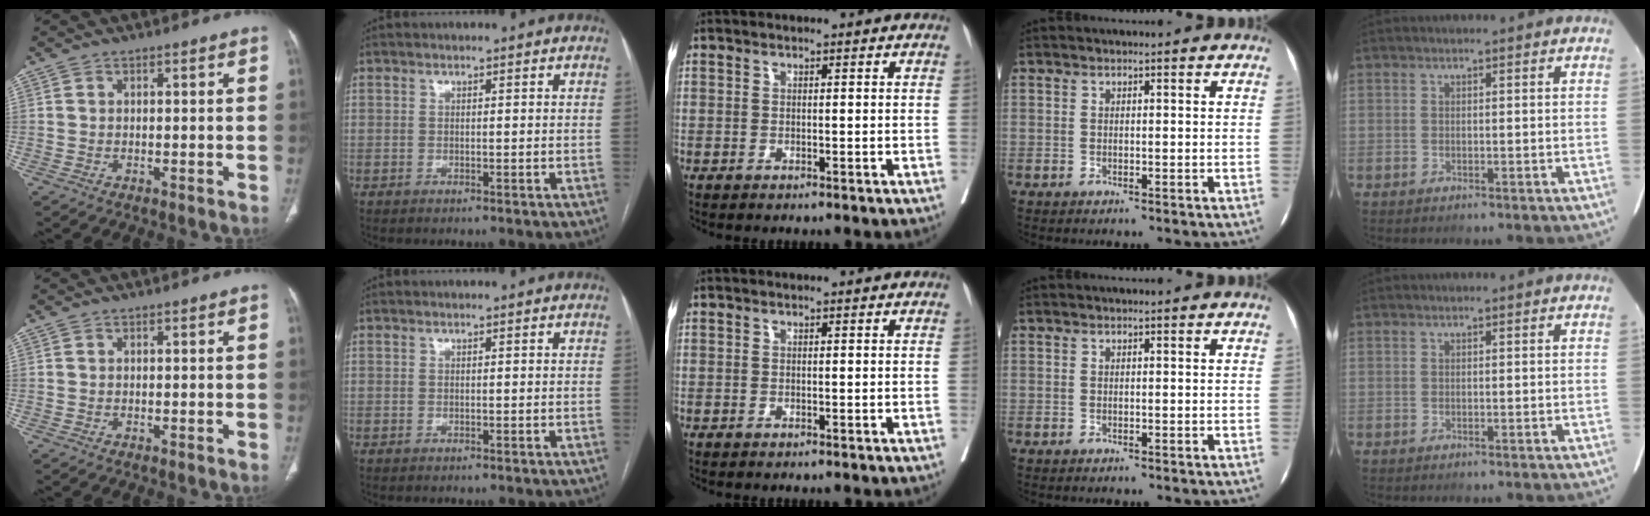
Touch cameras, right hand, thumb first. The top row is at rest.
{}